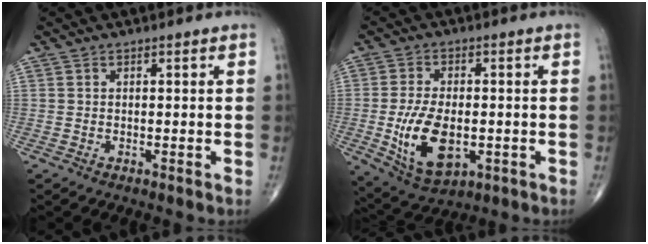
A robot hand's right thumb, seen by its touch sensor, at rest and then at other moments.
{"total": 12.9, "force": [-2.4, 7.0, 10.5], "torque": [-0.188, -0.007, -0.028]}